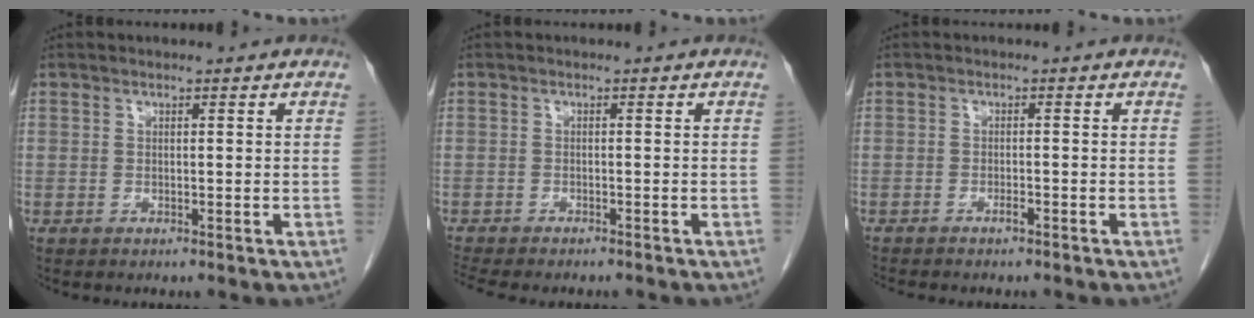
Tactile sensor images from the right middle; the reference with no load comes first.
{"total": 8.1, "force": [-7.2, 1.6, 3.4], "torque": [-0.056, -0.007, -0.104]}
{"total": 1.8, "force": [-1.5, 0.0, 1.0], "torque": [-0.020, -0.003, -0.019]}